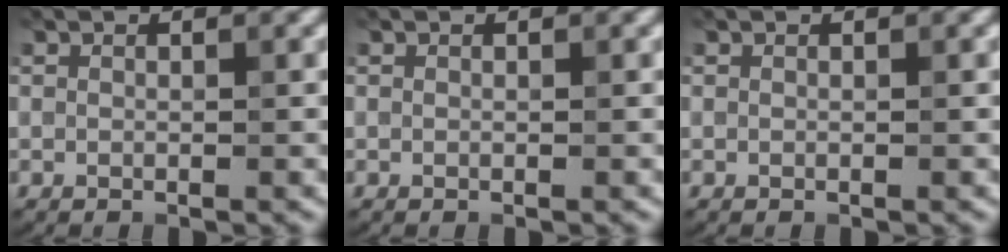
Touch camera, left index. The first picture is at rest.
{"total": 0.0}
{"total": 0.0}